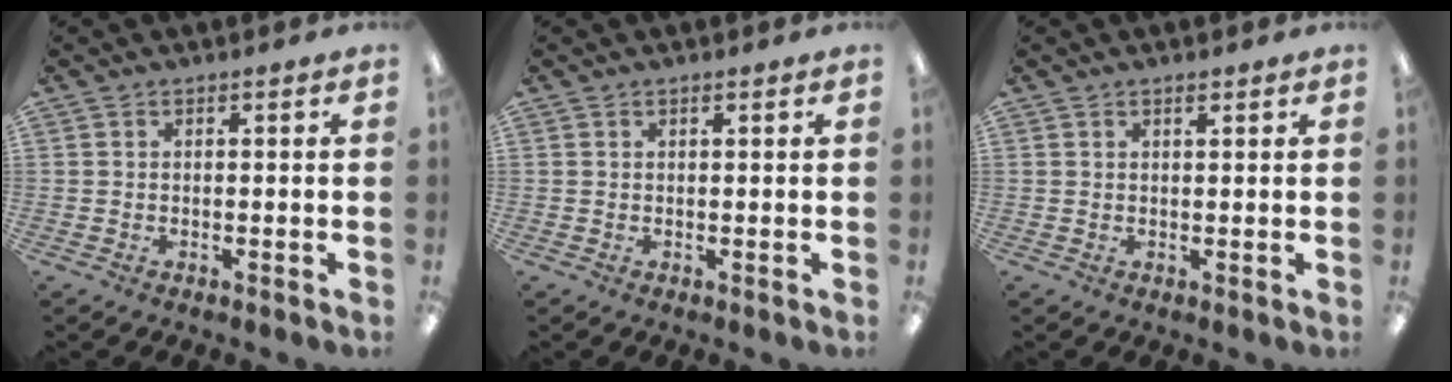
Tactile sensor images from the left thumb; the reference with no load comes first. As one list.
[{"total": 0.5, "force": [0.4, 0.1, 0.3], "torque": [-0.006, 0.001, 0.007]}, {"total": 1.1, "force": [0.9, 0.3, 0.5], "torque": [-0.004, -0.004, 0.015]}]